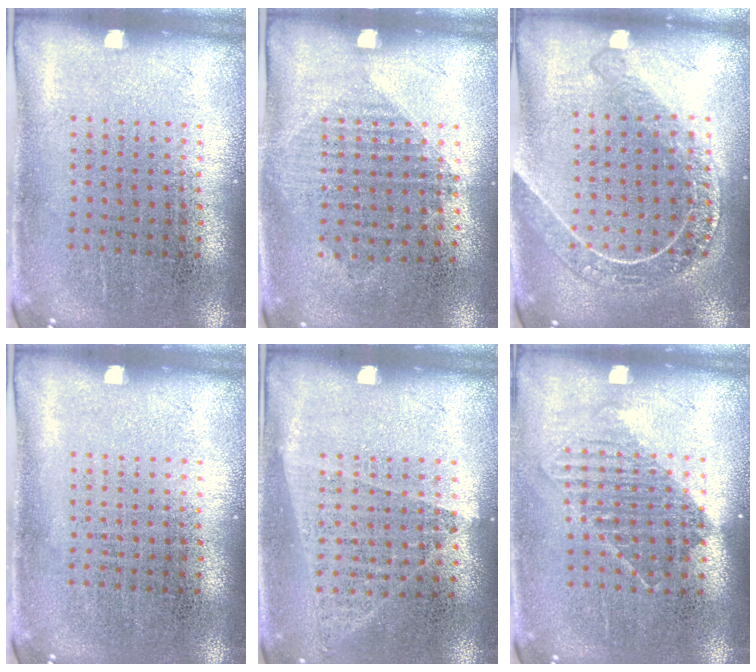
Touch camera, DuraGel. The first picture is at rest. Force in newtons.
{"total": 1.0, "press": 0.9, "slide": 0.4}
{"total": 1.8, "press": 1.6, "slide": 0.8}
{"total": 0.0}
{"total": 1.0, "press": 0.9, "slide": 0.4}
{"total": 1.2, "press": 1.0, "slide": 0.7}